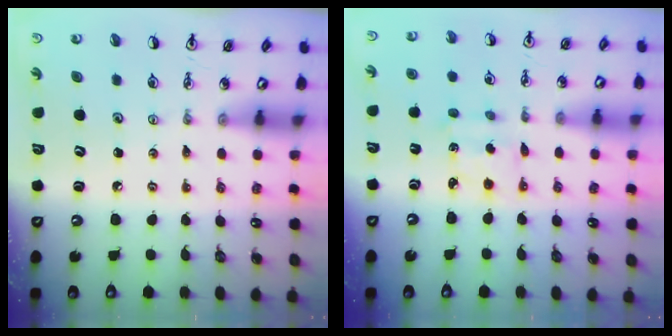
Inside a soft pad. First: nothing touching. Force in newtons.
{"total": 2.4, "press": 2.3, "slide": 0.6}